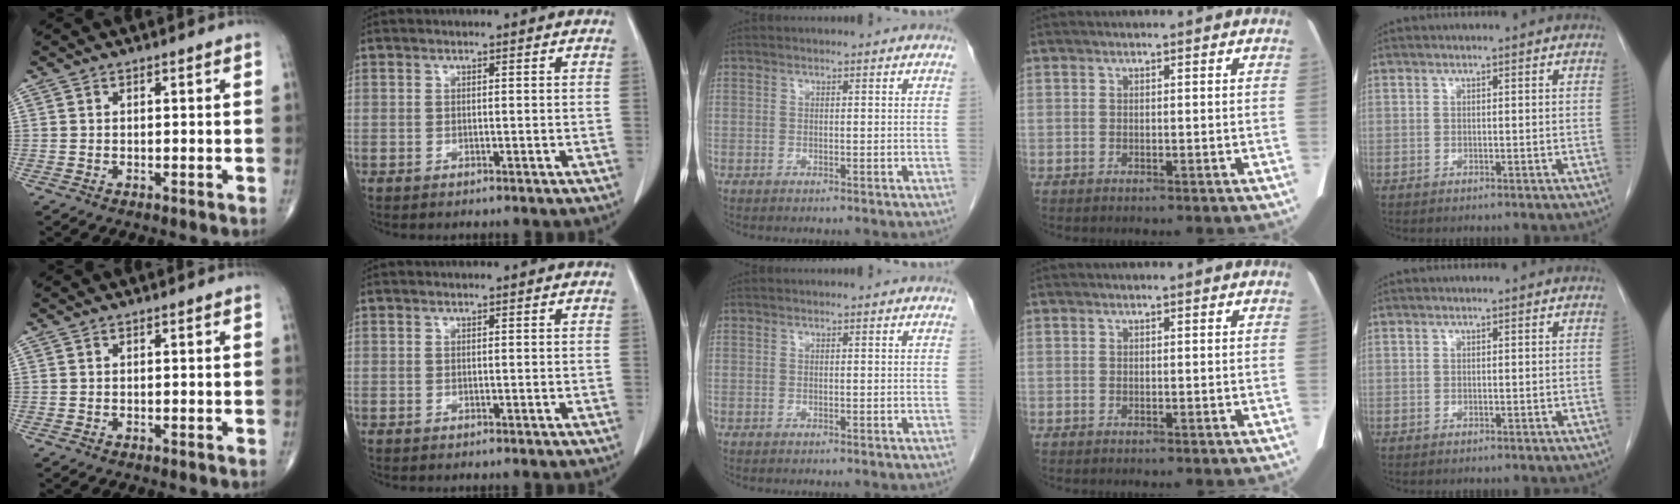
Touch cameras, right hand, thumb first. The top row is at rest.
{}